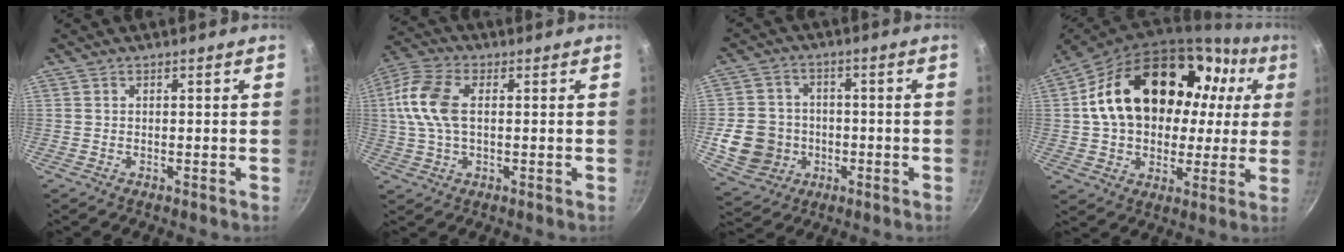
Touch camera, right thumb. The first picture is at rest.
{"total": 10.8, "force": [1.3, 6.2, 8.8], "torque": [-0.184, 0.019, 0.014]}
{"total": 11.2, "force": [-2.3, 10.1, 4.3], "torque": [-0.059, 0.022, -0.031]}
{"total": 26.5, "force": [5.8, 18.2, 18.3], "torque": [-0.292, 0.045, 0.105]}